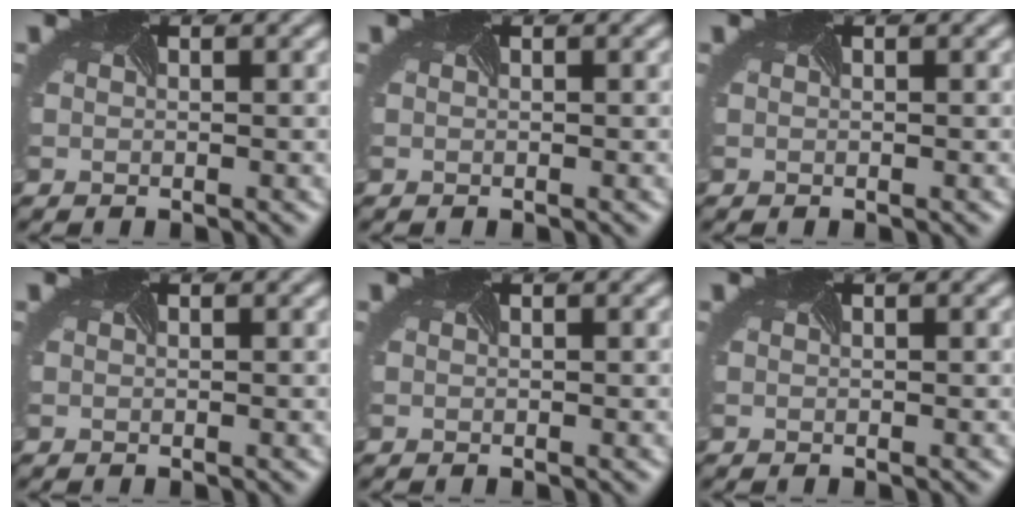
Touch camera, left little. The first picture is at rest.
{"total": 0.0}
{"total": 0.0}
{"total": 0.0}
{"total": 0.0}
{"total": 0.0}